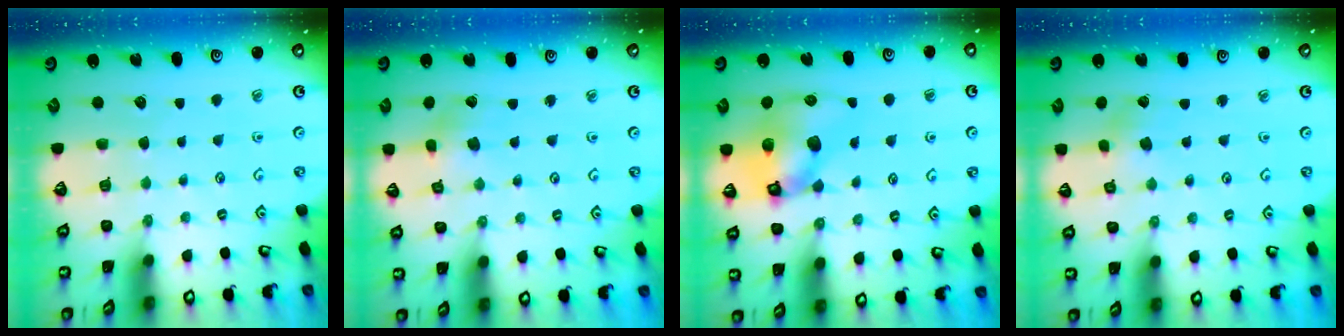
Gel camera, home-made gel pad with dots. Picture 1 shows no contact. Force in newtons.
{"total": 2.5, "press": 2.4, "slide": 0.4}
{"total": 12.9, "press": 12.8, "slide": 1.8}
{"total": 1.5, "press": 1.5, "slide": 0.1}